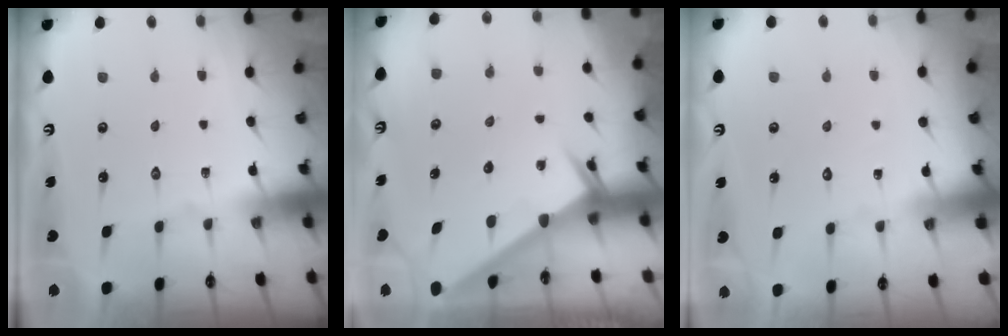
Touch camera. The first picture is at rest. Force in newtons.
{"total": 2.5, "press": 2.5, "slide": 0.1}
{"total": 4.9, "press": 4.9, "slide": 0.5}